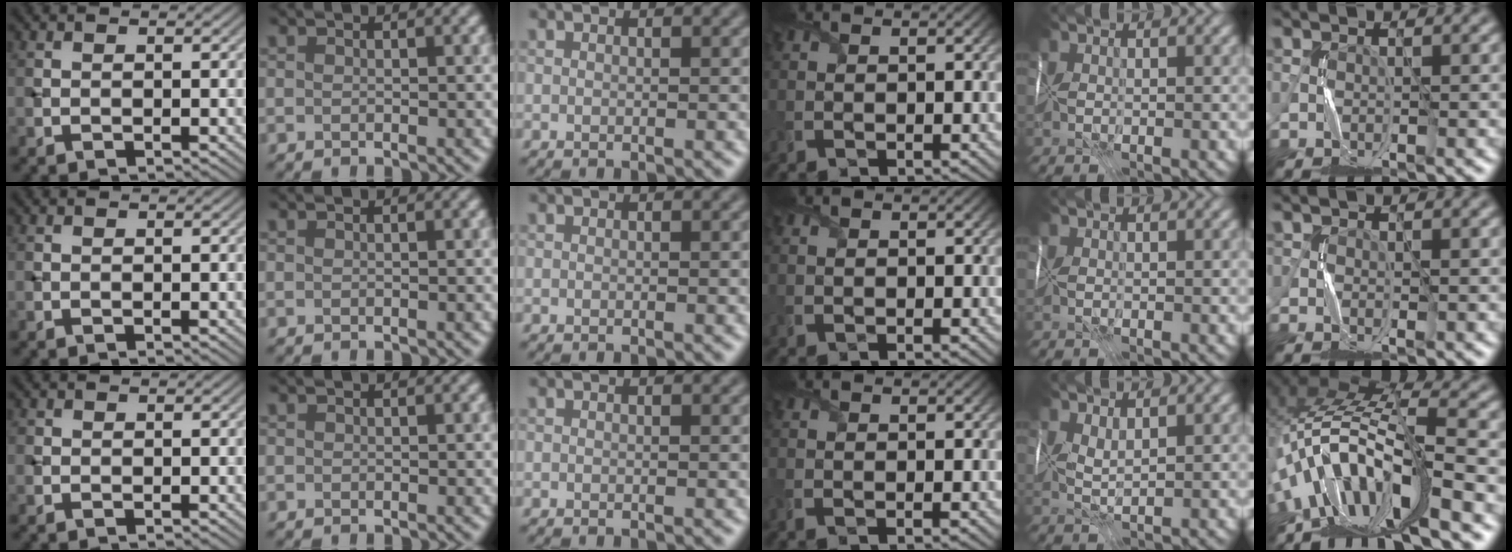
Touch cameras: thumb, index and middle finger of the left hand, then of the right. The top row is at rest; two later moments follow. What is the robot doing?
{"motion": "fold", "object": "wrapping paper"}